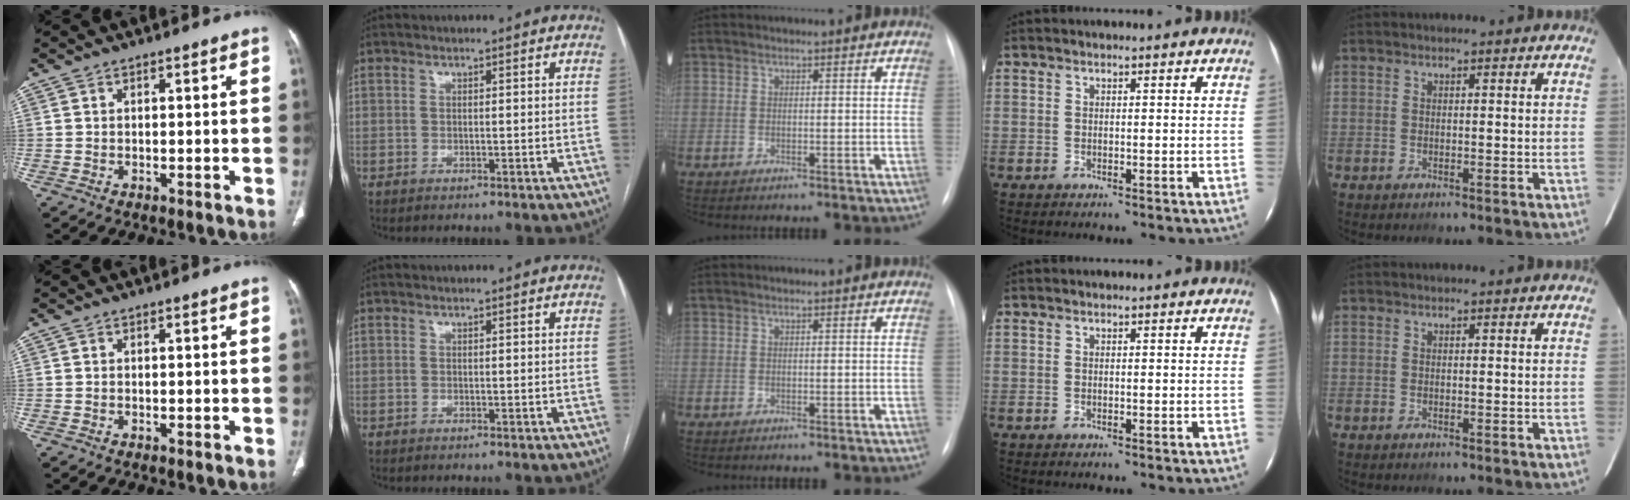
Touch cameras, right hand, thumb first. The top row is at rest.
{}